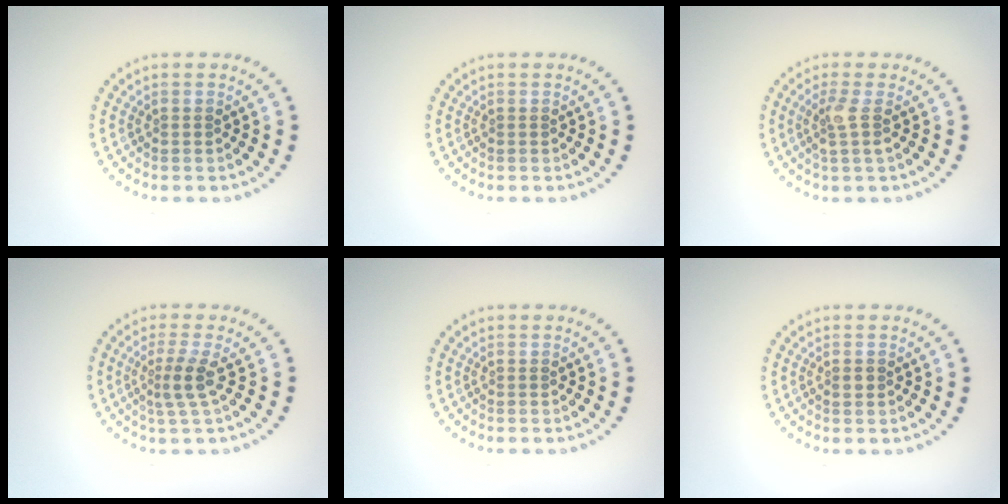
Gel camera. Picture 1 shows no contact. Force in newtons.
{"total": 0.0}
{"total": 1.8, "press": 1.5, "slide": 1.1}
{"total": 2.5, "press": 1.7, "slide": 1.8}
{"total": 0.0}
{"total": 1.0, "press": 1.0, "slide": 0.1}